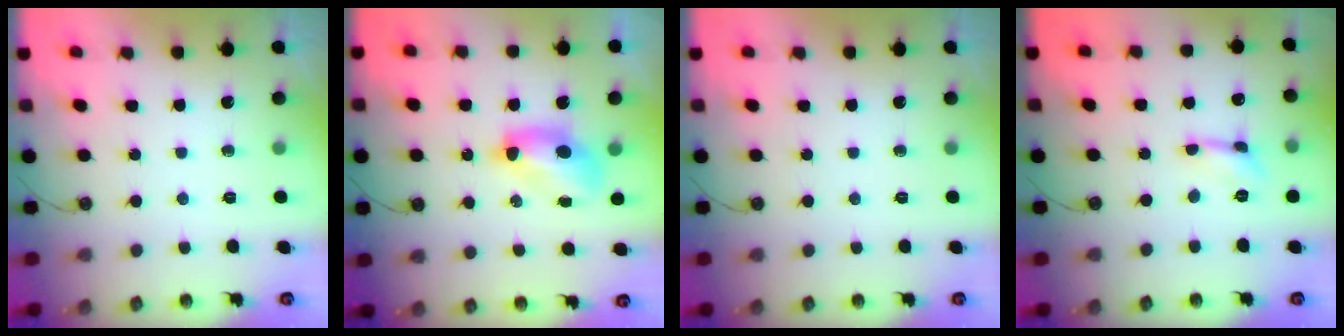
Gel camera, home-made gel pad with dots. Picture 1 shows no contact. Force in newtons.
{"total": 6.8, "press": 6.7, "slide": 0.9}
{"total": 0.0}
{"total": 0.6, "press": 0.6, "slide": 0.2}